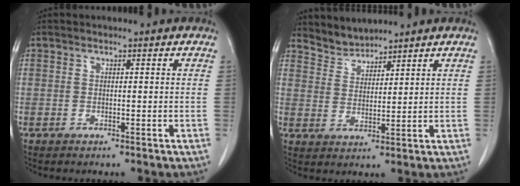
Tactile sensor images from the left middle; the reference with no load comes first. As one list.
[{"total": 3.7, "force": [3.6, 0.4, -0.7], "torque": [0.012, 0.005, 0.078]}]